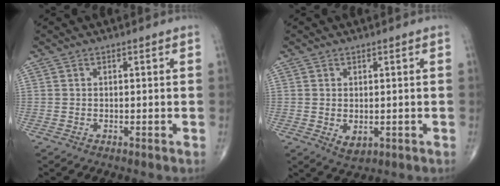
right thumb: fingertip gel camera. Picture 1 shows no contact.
{"total": 3.1, "force": [-0.4, 2.0, 2.3], "torque": [-0.030, -0.007, 0.004]}